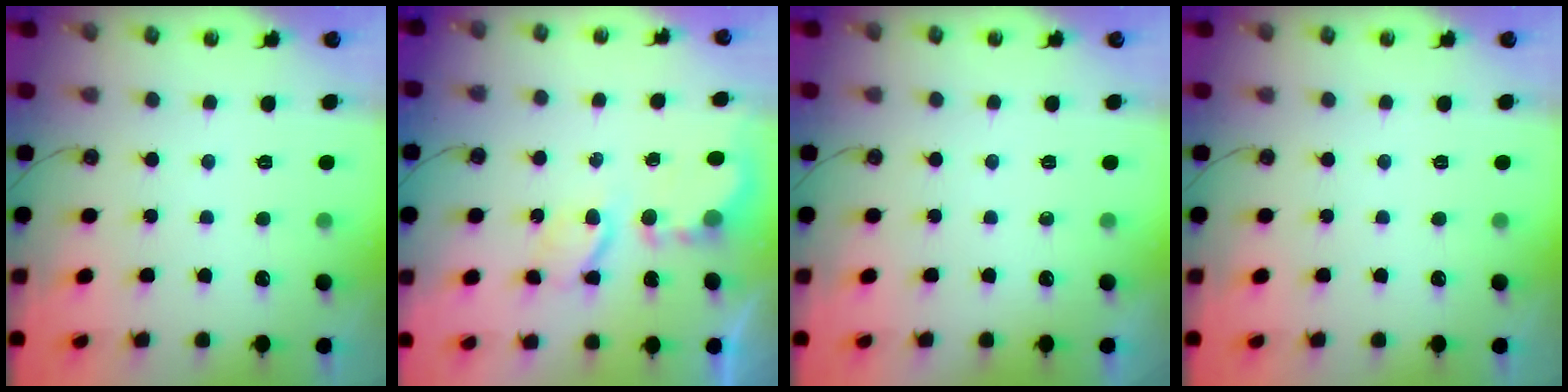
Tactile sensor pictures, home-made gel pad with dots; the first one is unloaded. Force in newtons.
{"total": 5.7, "press": 5.7, "slide": 0.2}
{"total": 0.0}
{"total": 0.0}